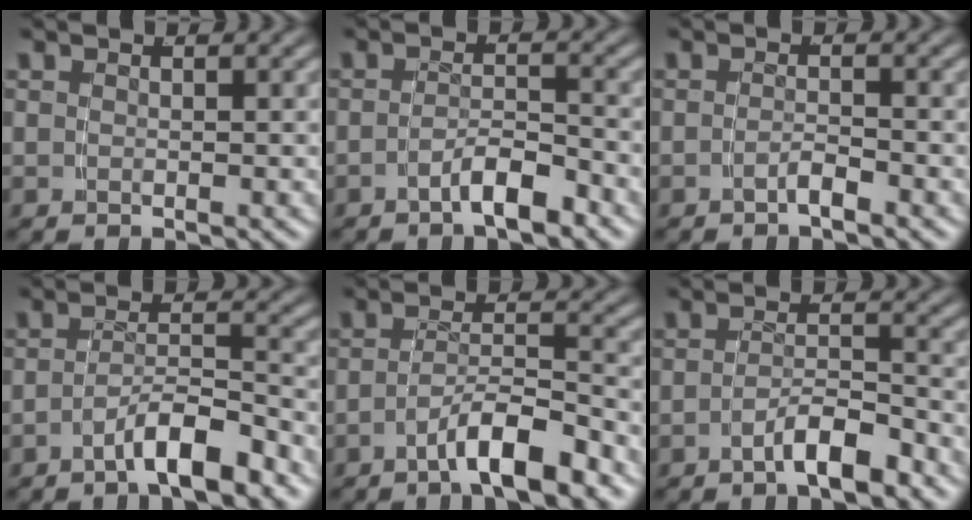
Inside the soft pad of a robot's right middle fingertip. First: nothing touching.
{"total": 3.0, "force": [-2.6, 0.0, 1.6], "torque": [-0.017, 0.000, -0.045]}
{"total": 1.5, "force": [-1.3, -0.4, 0.6], "torque": [-0.006, 0.002, -0.027]}
{"total": 4.3, "force": [-3.4, 0.6, 2.6], "torque": [-0.030, 0.002, -0.060]}
{"total": 4.6, "force": [-3.4, 0.5, 3.1], "torque": [-0.038, 0.000, -0.058]}
{"total": 3.6, "force": [-2.9, 0.3, 2.0], "torque": [-0.022, 0.000, -0.051]}